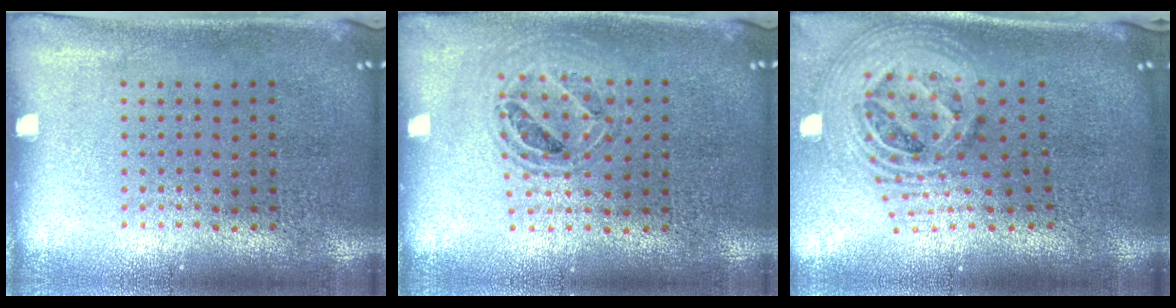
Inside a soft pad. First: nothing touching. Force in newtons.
{"total": 0.8, "press": 0.8, "slide": 0.1}
{"total": 2.7, "press": 1.9, "slide": 1.9}